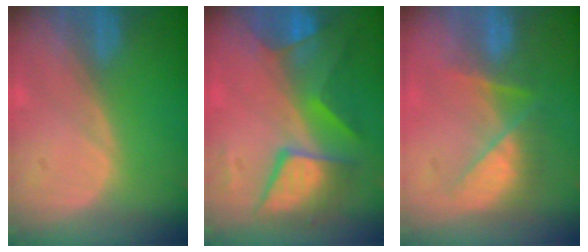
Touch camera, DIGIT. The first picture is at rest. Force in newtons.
{"total": 9.2, "press": 9.2, "slide": 0.6}
{"total": 7.4, "press": 6.8, "slide": 3.0}